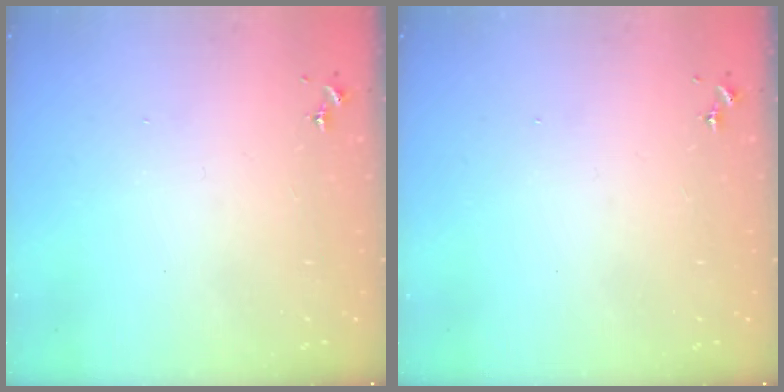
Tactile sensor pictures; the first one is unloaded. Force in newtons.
{"total": 0.0}